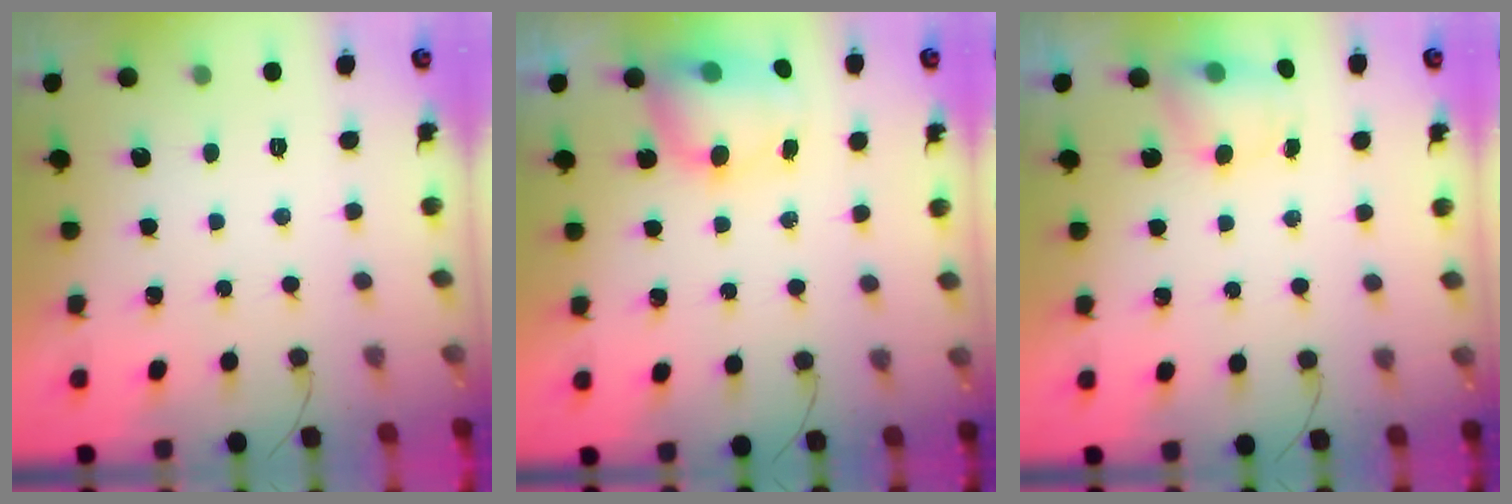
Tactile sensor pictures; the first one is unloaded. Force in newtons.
{"total": 11.7, "press": 8.8, "slide": 7.7}
{"total": 6.9, "press": 5.5, "slide": 4.3}